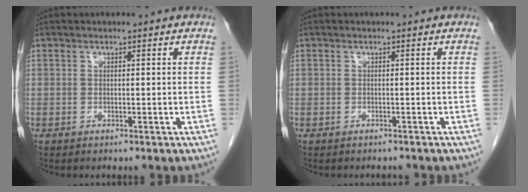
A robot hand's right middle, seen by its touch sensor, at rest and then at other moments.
{"total": 1.4, "force": [-1.4, 0.4, 0.1], "torque": [-0.008, -0.004, -0.019]}